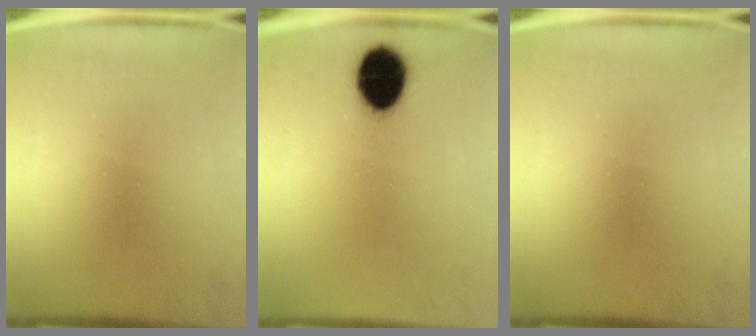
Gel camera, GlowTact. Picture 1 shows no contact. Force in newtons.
{"total": 11.5}
{"total": 0.0}